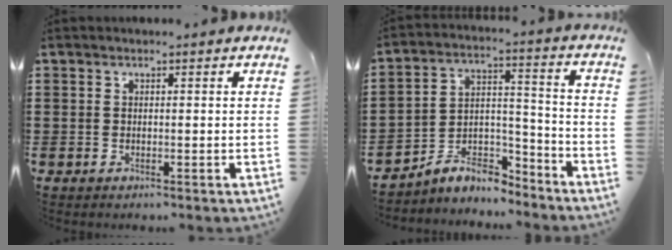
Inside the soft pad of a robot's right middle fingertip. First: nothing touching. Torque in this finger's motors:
{"motor_torque": [2.14, 0.00, 0.03, 0.07]}